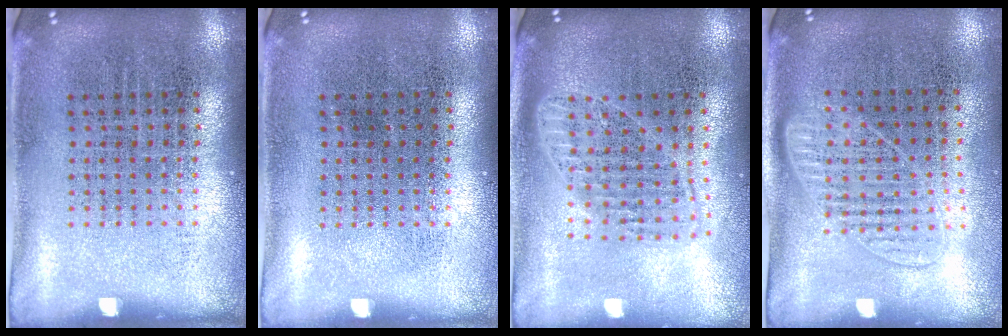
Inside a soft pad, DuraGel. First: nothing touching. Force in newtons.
{"total": 0.0}
{"total": 1.7, "press": 1.4, "slide": 0.9}
{"total": 1.2, "press": 1.1, "slide": 0.4}